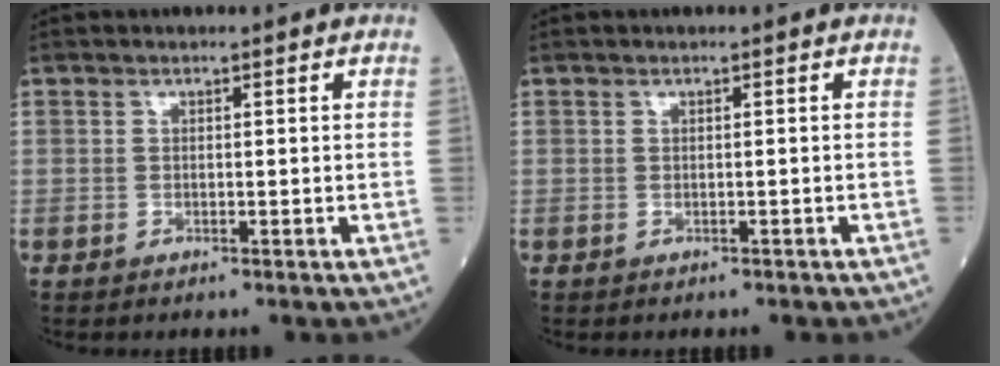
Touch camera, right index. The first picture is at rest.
{"total": 1.3, "force": [-0.8, 0.7, 0.8], "torque": [-0.024, 0.001, -0.002]}